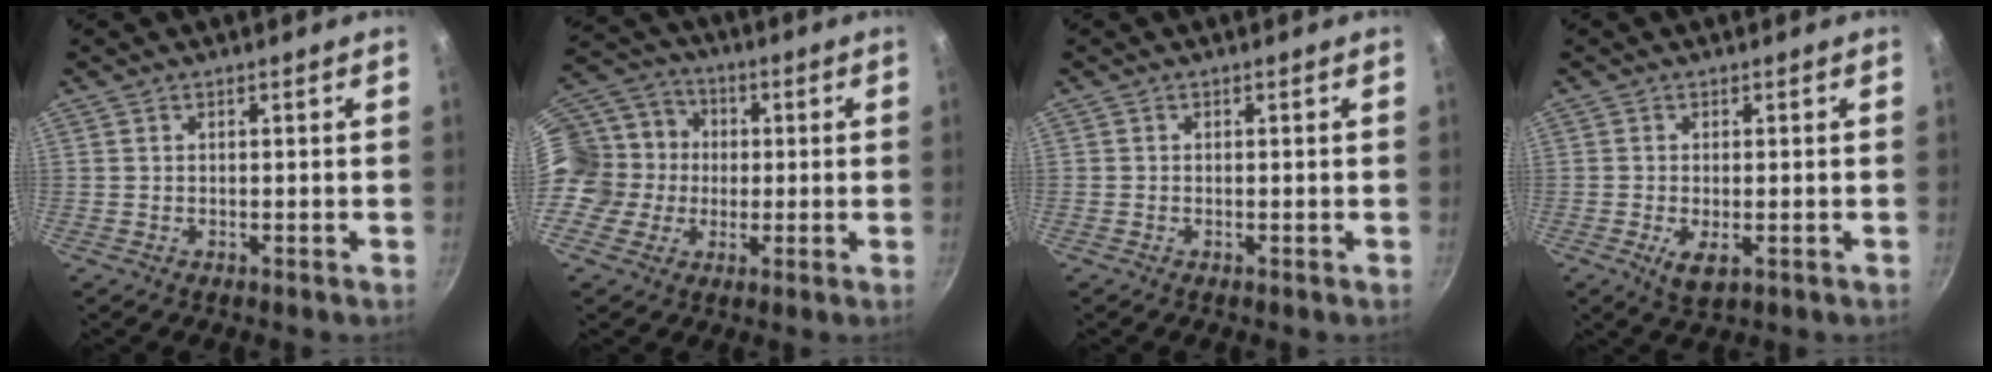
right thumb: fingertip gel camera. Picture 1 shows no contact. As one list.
[{"total": 13.9, "force": [0.0, 12.5, 6.2], "torque": [-0.095, 0.030, -0.011]}, {"total": 0.0}, {"total": 4.3, "force": [-1.3, 1.8, 3.6], "torque": [-0.069, -0.010, -0.019]}]